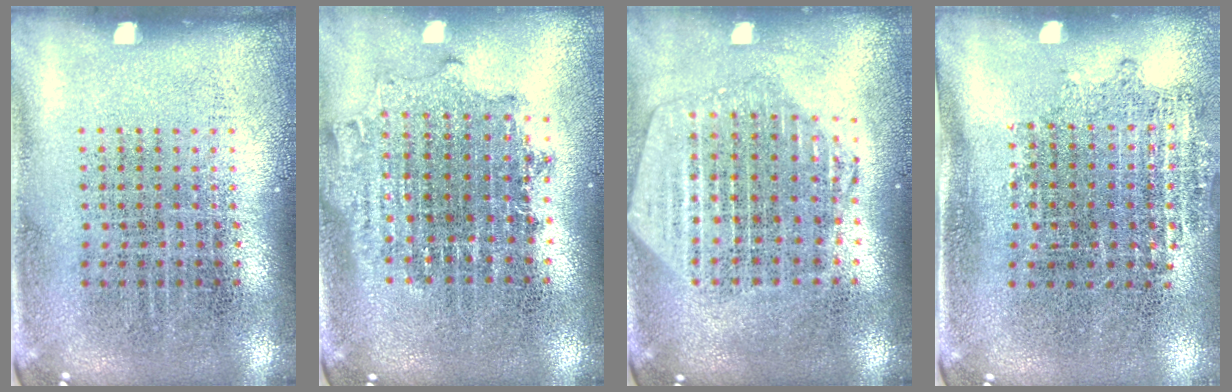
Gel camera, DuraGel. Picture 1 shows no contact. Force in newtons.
{"total": 1.7, "press": 1.4, "slide": 1.0}
{"total": 2.2, "press": 1.9, "slide": 0.9}
{"total": 1.1, "press": 0.9, "slide": 0.7}